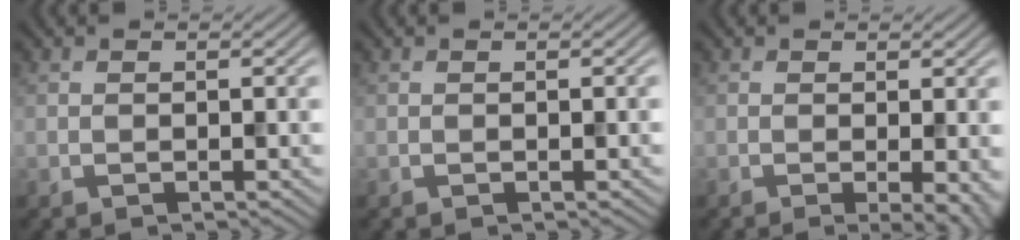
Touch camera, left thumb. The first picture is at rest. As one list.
[{"total": 0.0}, {"total": 3.8, "force": [-0.9, 0.9, 3.6], "torque": [-0.048, -0.009, -0.012]}]